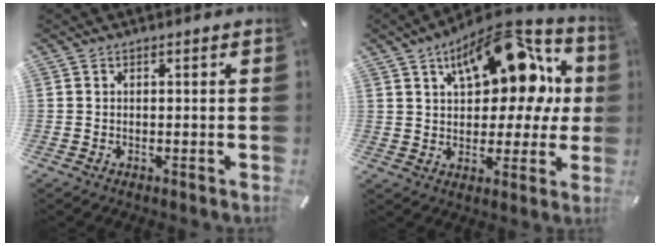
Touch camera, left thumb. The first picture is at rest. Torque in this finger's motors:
{"motor_torque": [2.50, 2.51, 2.30, -0.47, 0.20]}